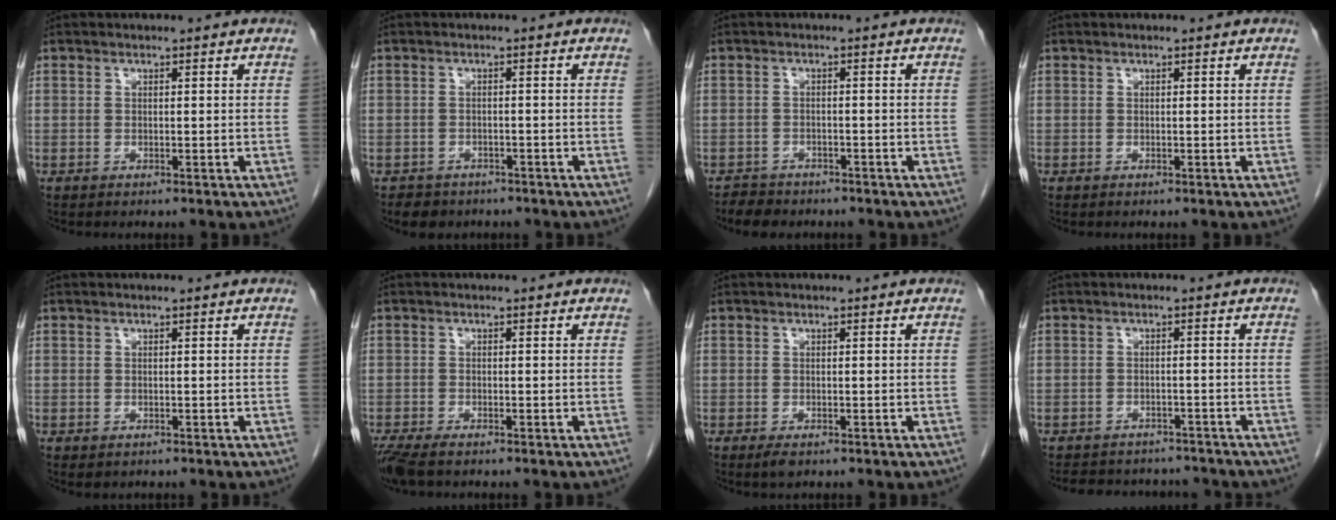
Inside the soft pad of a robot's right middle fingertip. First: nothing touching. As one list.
[{"total": 3.5, "force": [-2.7, 2.2, 0.5], "torque": [-0.016, 0.004, -0.036]}, {"total": 3.6, "force": [-3.1, 1.7, 0.6], "torque": [-0.016, 0.000, -0.047]}, {"total": 0.0}, {"total": 0.5, "force": [-0.2, 0.5, 0.2], "torque": [-0.008, 0.002, 0.002]}, {"total": 4.0, "force": [-3.1, 1.0, 2.3], "torque": [-0.048, -0.013, -0.054]}, {"total": 1.5, "force": [-0.9, 0.6, 1.1], "torque": [-0.020, -0.003, -0.011]}, {"total": 9.4, "force": [-8.7, 3.2, 1.9], "torque": [-0.035, 0.011, -0.103]}]